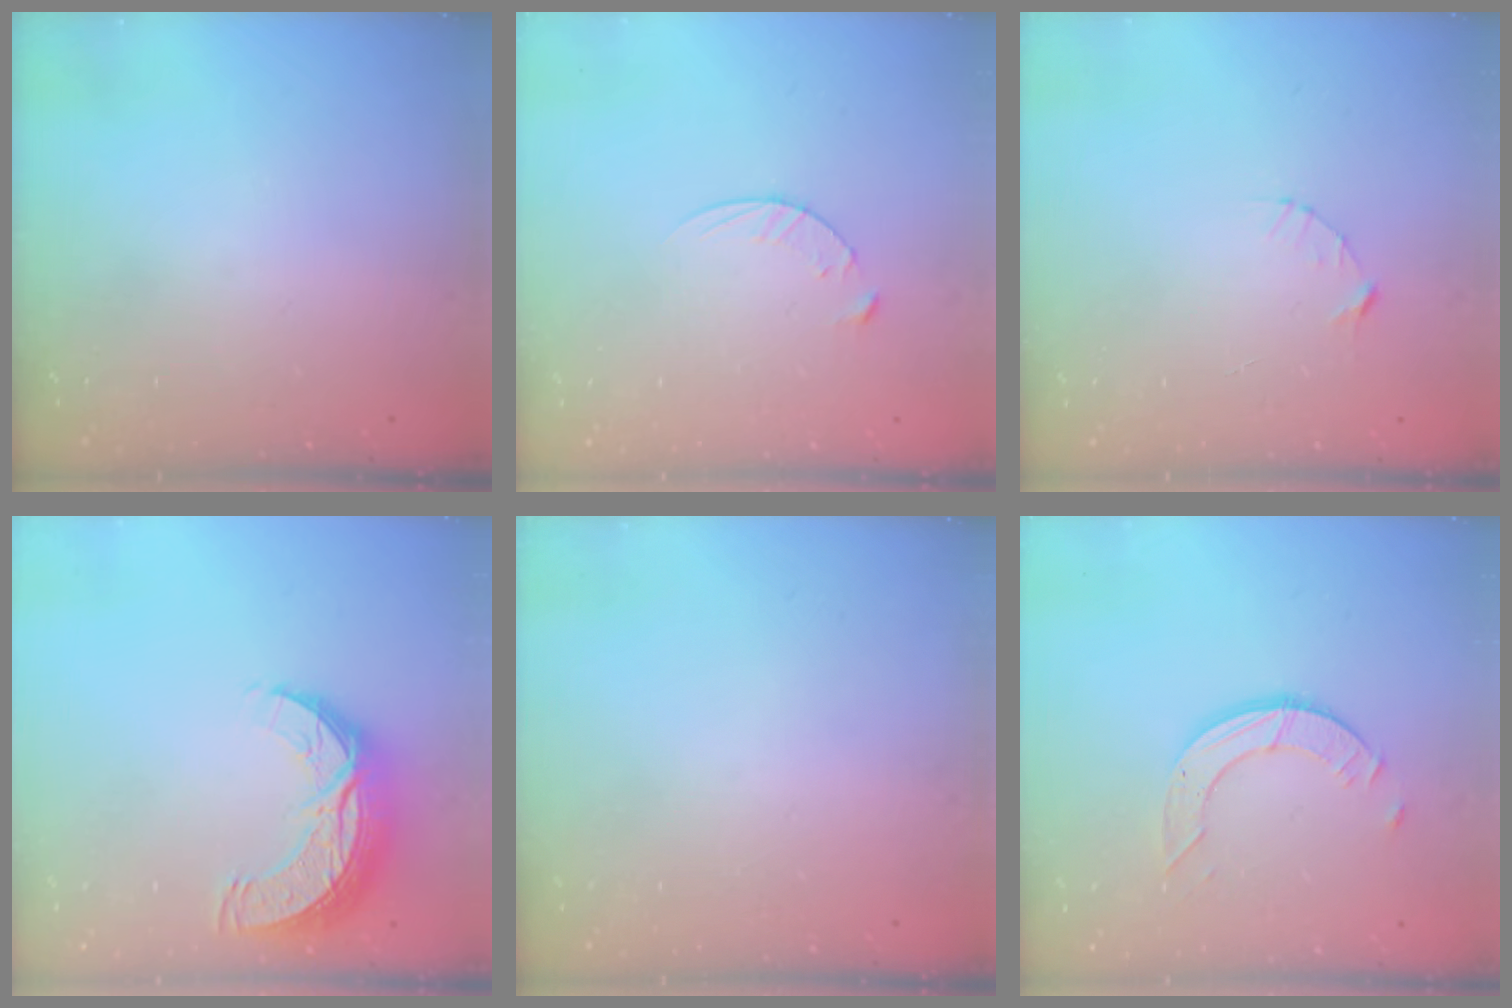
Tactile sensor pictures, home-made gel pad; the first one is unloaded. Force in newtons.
{"total": 5.4, "press": 5.4, "slide": 0.5}
{"total": 3.1, "press": 3.1, "slide": 0.3}
{"total": 10.2, "press": 10.2, "slide": 0.6}
{"total": 0.0}
{"total": 6.0, "press": 6.0, "slide": 0.5}